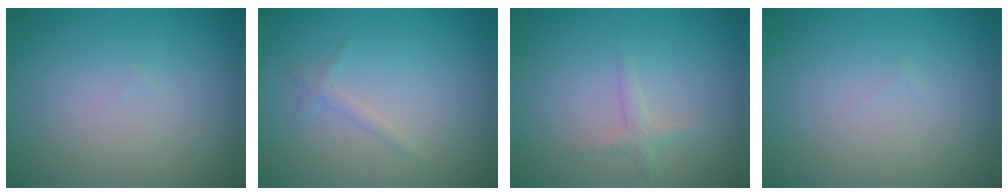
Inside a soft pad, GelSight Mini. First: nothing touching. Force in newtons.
{"total": 0.8, "press": 0.8, "slide": 0.1}
{"total": 1.1, "press": 1.1, "slide": 0.1}
{"total": 0.0}